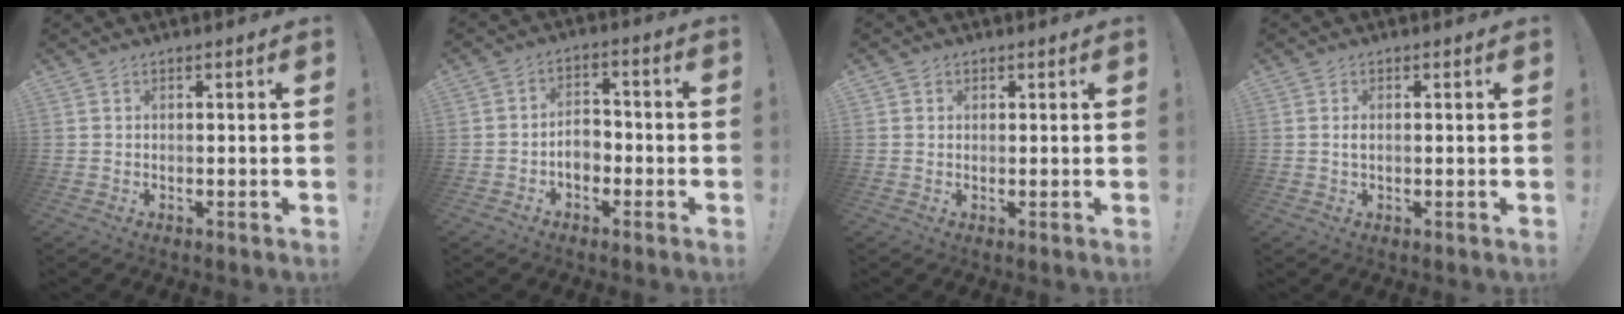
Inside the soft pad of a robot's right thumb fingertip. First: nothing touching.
{"total": 6.6, "force": [-2.0, 4.8, 4.1], "torque": [-0.064, 0.012, -0.036]}
{"total": 1.3, "force": [0.6, 1.1, 0.1], "torque": [0.005, -0.003, 0.010]}
{"total": 1.1, "force": [0.1, 0.6, 1.0], "torque": [-0.013, 0.000, 0.000]}